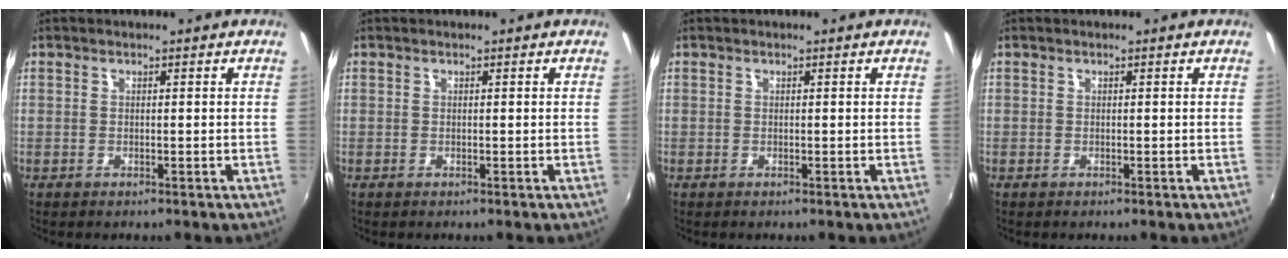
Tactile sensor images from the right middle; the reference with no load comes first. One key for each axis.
{"total": 0.0}
{"total": 0.0}
{"total": 0.0}